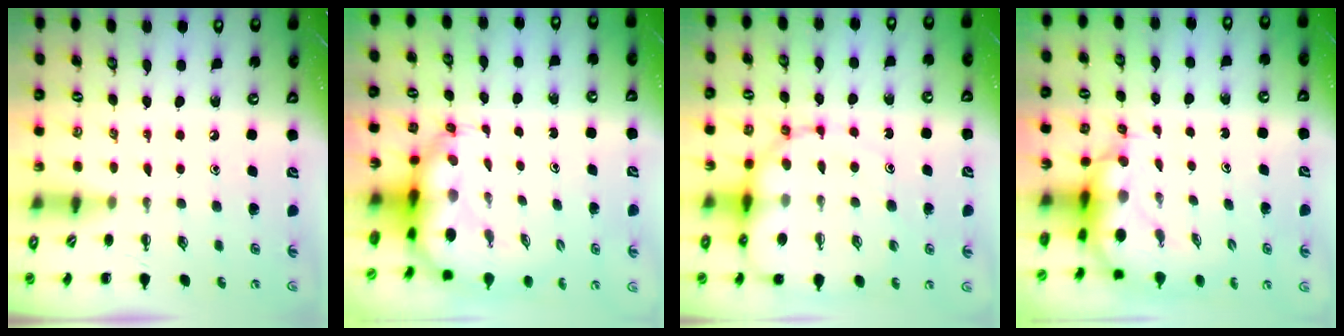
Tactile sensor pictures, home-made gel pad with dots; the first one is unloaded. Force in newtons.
{"total": 6.8, "press": 6.6, "slide": 1.7}
{"total": 13.3, "press": 12.9, "slide": 3.3}
{"total": 5.9, "press": 5.8, "slide": 1.1}